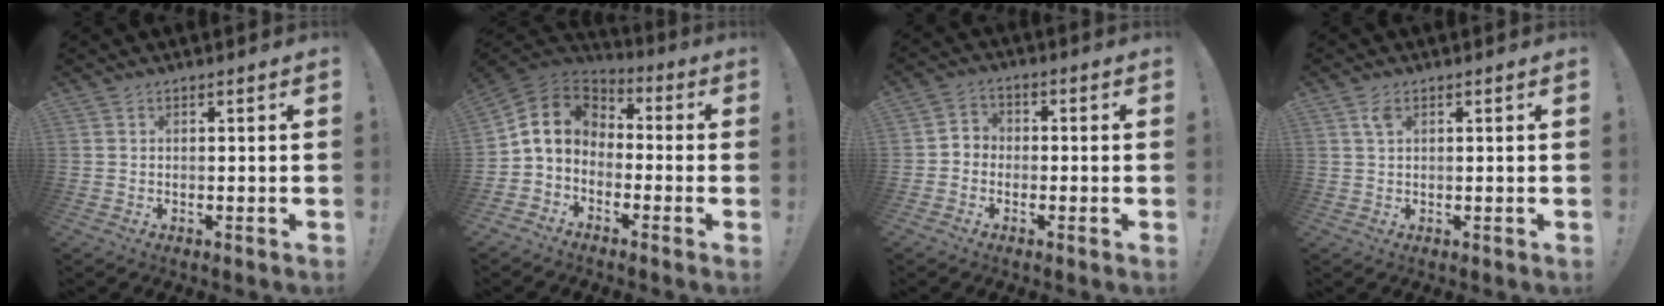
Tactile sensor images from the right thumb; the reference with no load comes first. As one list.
[{"total": 9.4, "force": [-0.5, 7.7, 5.3], "torque": [-0.099, 0.014, -0.002]}, {"total": 3.9, "force": [-2.2, 3.0, 1.2], "torque": [-0.024, 0.020, -0.039]}, {"total": 2.8, "force": [1.3, 1.2, 2.1], "torque": [-0.036, -0.001, 0.020]}]